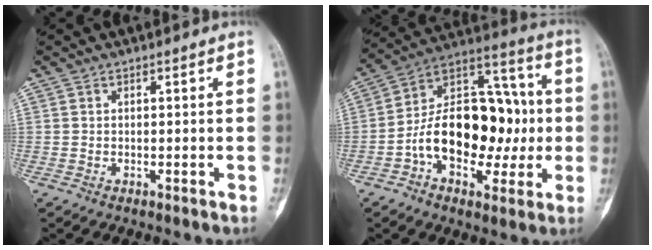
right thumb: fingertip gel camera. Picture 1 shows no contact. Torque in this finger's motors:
{"motor_torque": [1.83, 2.42, 1.56, -0.89, 0.36]}